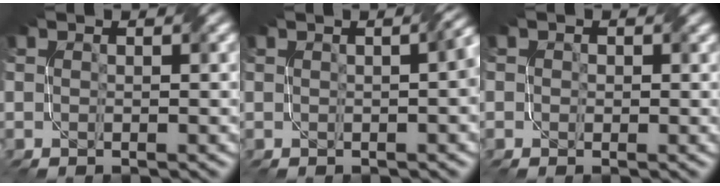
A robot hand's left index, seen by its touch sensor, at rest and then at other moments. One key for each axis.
{"total": 3.3, "fx": 0.2, "fy": 1.2, "fz": 3.0, "tx": -0.017, "ty": 0.015, "tz": 0.004}
{"total": 1.2, "fx": 0.4, "fy": 1.1, "fz": 0.4, "tx": -0.006, "ty": -0.002, "tz": -0.001}